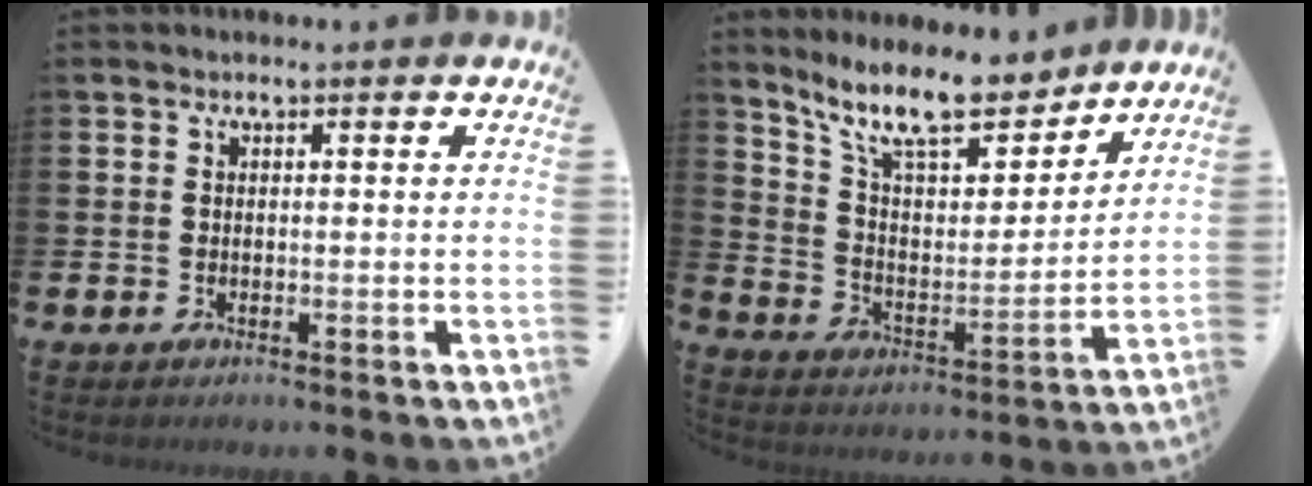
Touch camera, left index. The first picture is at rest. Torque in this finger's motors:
{"motor_torque": [0.61, -0.32, 0.92, 0.21]}